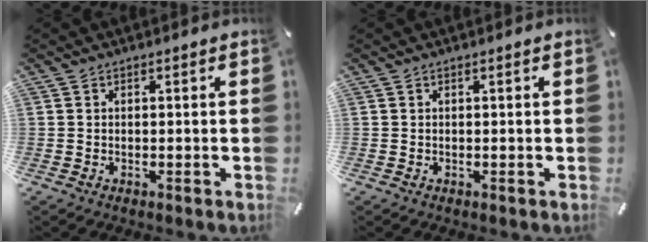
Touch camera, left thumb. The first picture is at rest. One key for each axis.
{"total": 0.0}